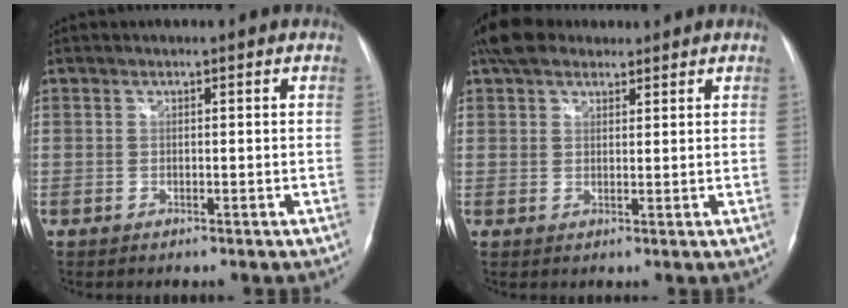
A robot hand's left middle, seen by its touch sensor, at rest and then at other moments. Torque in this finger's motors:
{"motor_torque": [0.51, -0.39, 0.08, 0.05]}